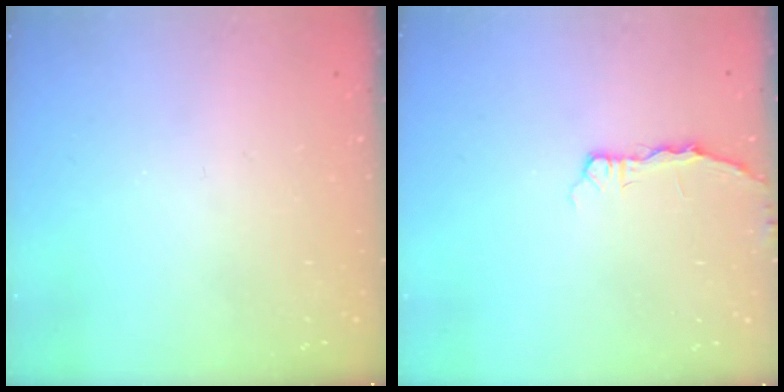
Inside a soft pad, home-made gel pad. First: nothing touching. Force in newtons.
{"total": 2.9, "press": 2.8, "slide": 0.4}